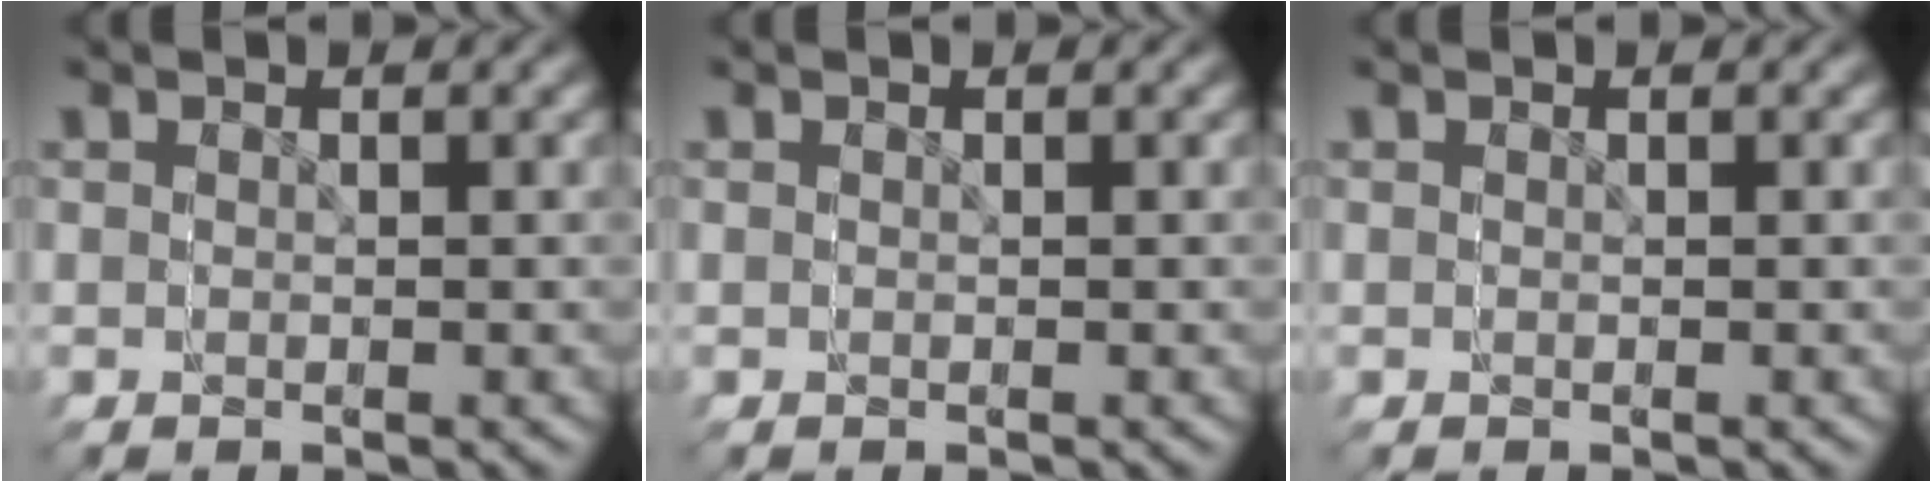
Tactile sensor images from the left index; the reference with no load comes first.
{"total": 0.0}
{"total": 0.0}